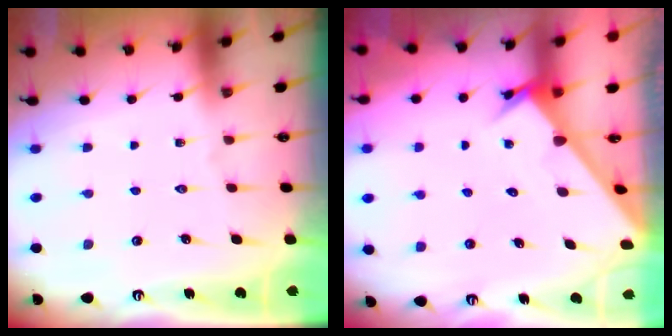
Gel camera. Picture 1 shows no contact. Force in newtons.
{"total": 2.9, "press": 2.9, "slide": 0.1}